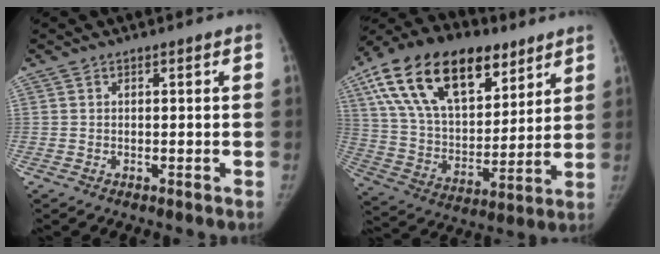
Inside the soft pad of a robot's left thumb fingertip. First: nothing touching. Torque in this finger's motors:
{"motor_torque": [1.46, 1.12, 2.29, -0.48, 0.75]}